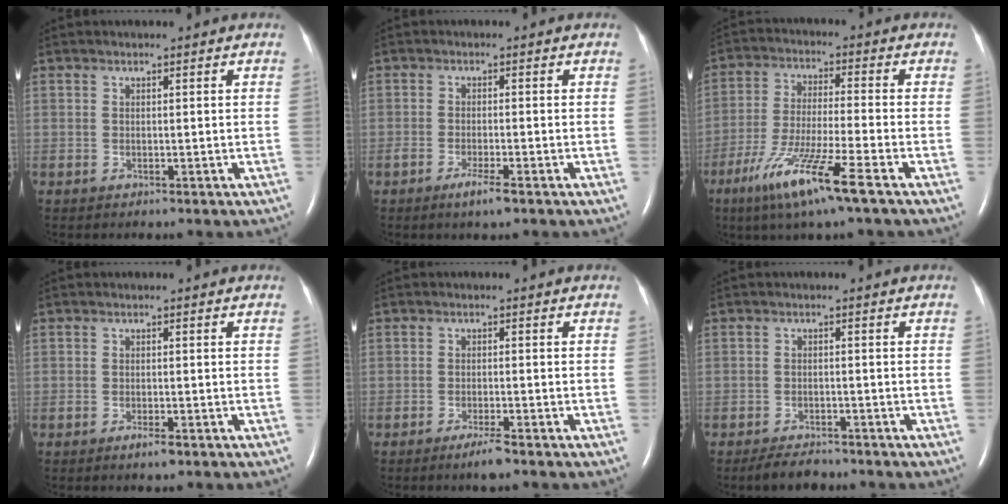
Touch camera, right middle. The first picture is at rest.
{"total": 3.3, "force": [-2.0, 0.0, 2.6], "torque": [-0.053, -0.008, -0.039]}
{"total": 11.9, "force": [-6.9, -0.5, 9.7], "torque": [-0.197, -0.034, -0.127]}
{"total": 1.8, "force": [-1.2, 0.3, 1.4], "torque": [-0.028, -0.003, -0.019]}
{"total": 2.9, "force": [-2.1, -0.1, 2.0], "torque": [-0.043, -0.006, -0.039]}
{"total": 3.5, "force": [-3.1, 1.1, 1.3], "torque": [-0.029, -0.005, -0.050]}